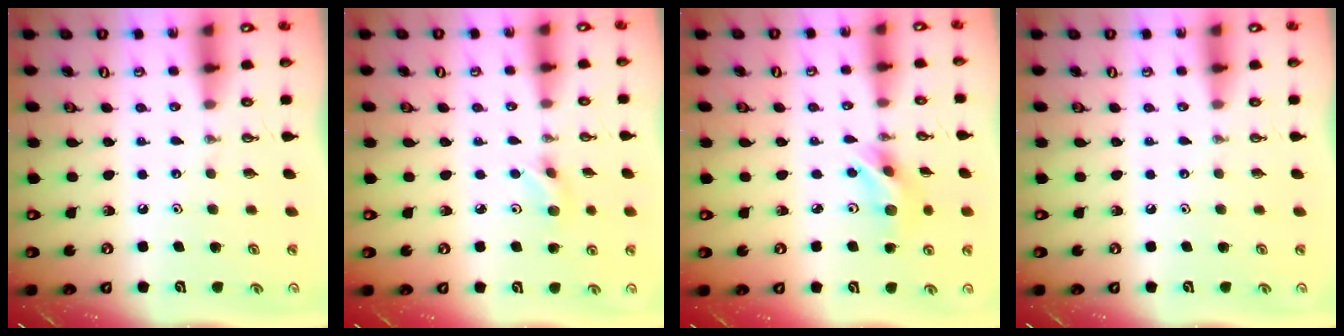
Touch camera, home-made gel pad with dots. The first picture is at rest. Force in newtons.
{"total": 4.3, "press": 4.2, "slide": 0.8}
{"total": 9.0, "press": 8.2, "slide": 3.6}
{"total": 1.0, "press": 0.0, "slide": 1.0}